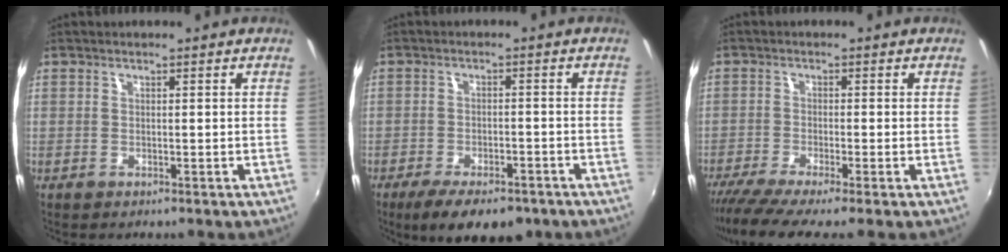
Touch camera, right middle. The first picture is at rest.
{"total": 10.6, "force": [-7.6, 4.0, 6.2], "torque": [-0.129, -0.022, -0.116]}
{"total": 6.8, "force": [-5.6, -0.3, 3.9], "torque": [-0.092, -0.032, -0.101]}